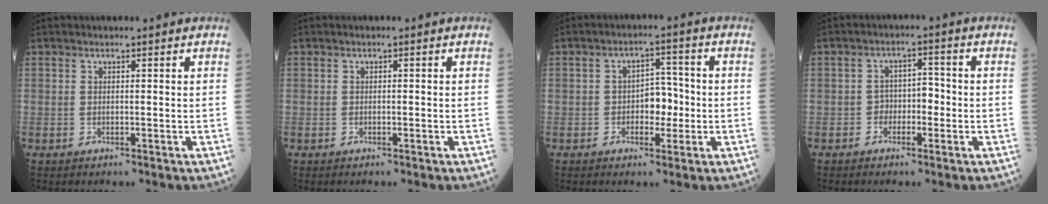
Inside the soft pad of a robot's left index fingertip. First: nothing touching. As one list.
[{"total": 0.0}, {"total": 4.5, "force": [-1.0, 2.6, 3.5], "torque": [-0.047, 0.010, -0.020]}, {"total": 3.1, "force": [-1.3, 2.0, 2.1], "torque": [-0.023, 0.011, -0.028]}]